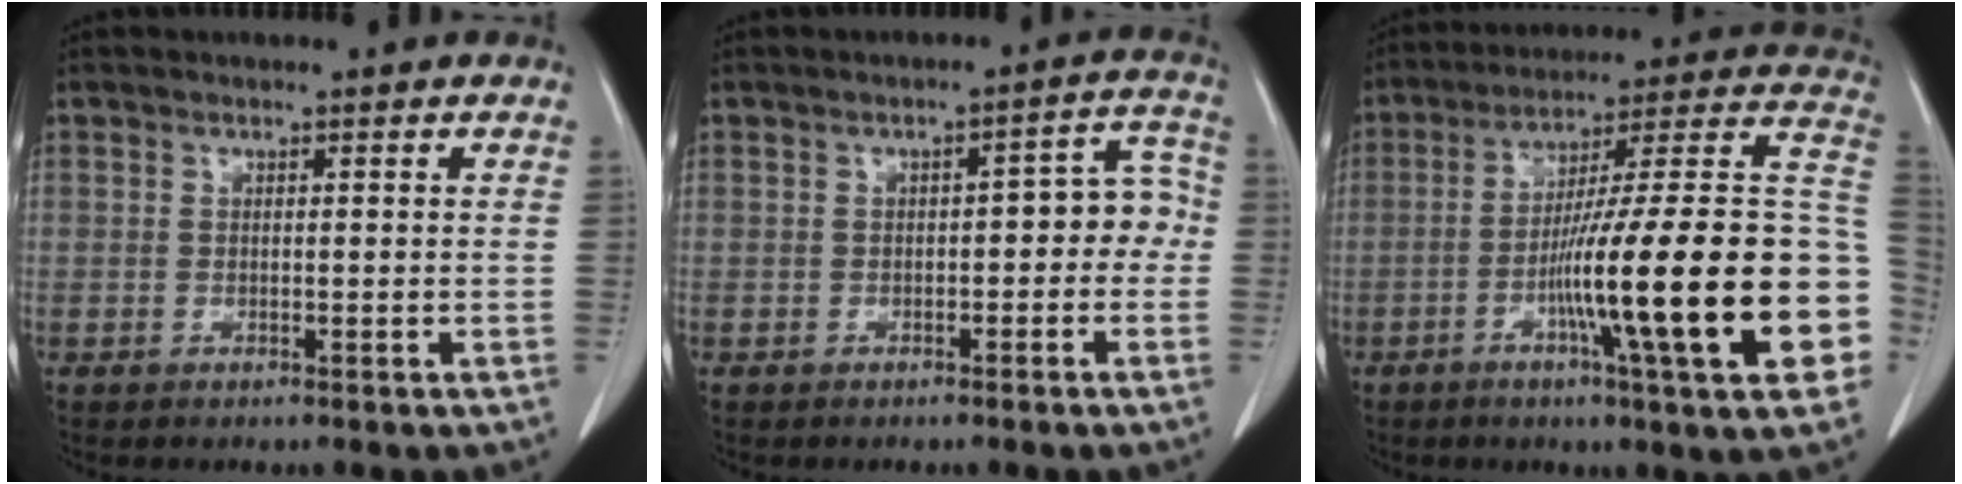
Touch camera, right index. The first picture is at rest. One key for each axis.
{"total": 5.5, "fx": -0.6, "fy": 2.6, "fz": 4.8, "tx": -0.049, "ty": 0.040, "tz": -0.007}
{"total": 26.9, "fx": -6.8, "fy": 1.3, "fz": 26.0, "tx": -0.279, "ty": 0.008, "tz": -0.111}